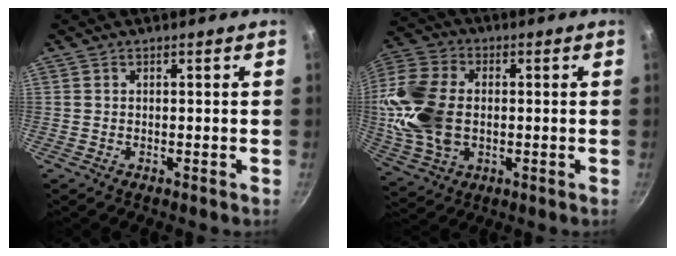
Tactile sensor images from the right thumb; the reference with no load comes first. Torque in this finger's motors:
{"motor_torque": [1.58, 3.04, 1.61, -0.51, 0.21]}